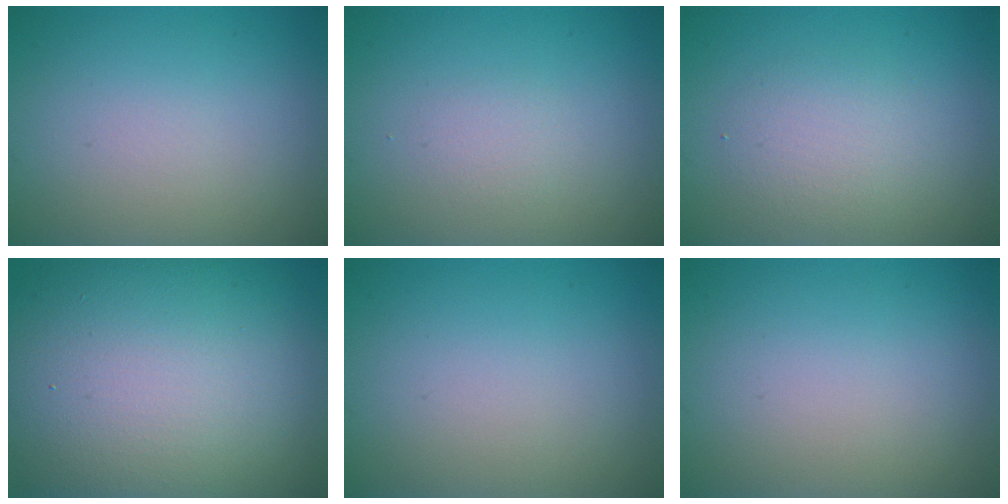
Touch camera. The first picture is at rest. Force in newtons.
{"total": 1.0, "press": 1.0, "slide": 0.0}
{"total": 2.2, "press": 2.2, "slide": 0.2}
{"total": 17.5, "press": 17.5, "slide": 1.4}
{"total": 0.0}
{"total": 0.0}